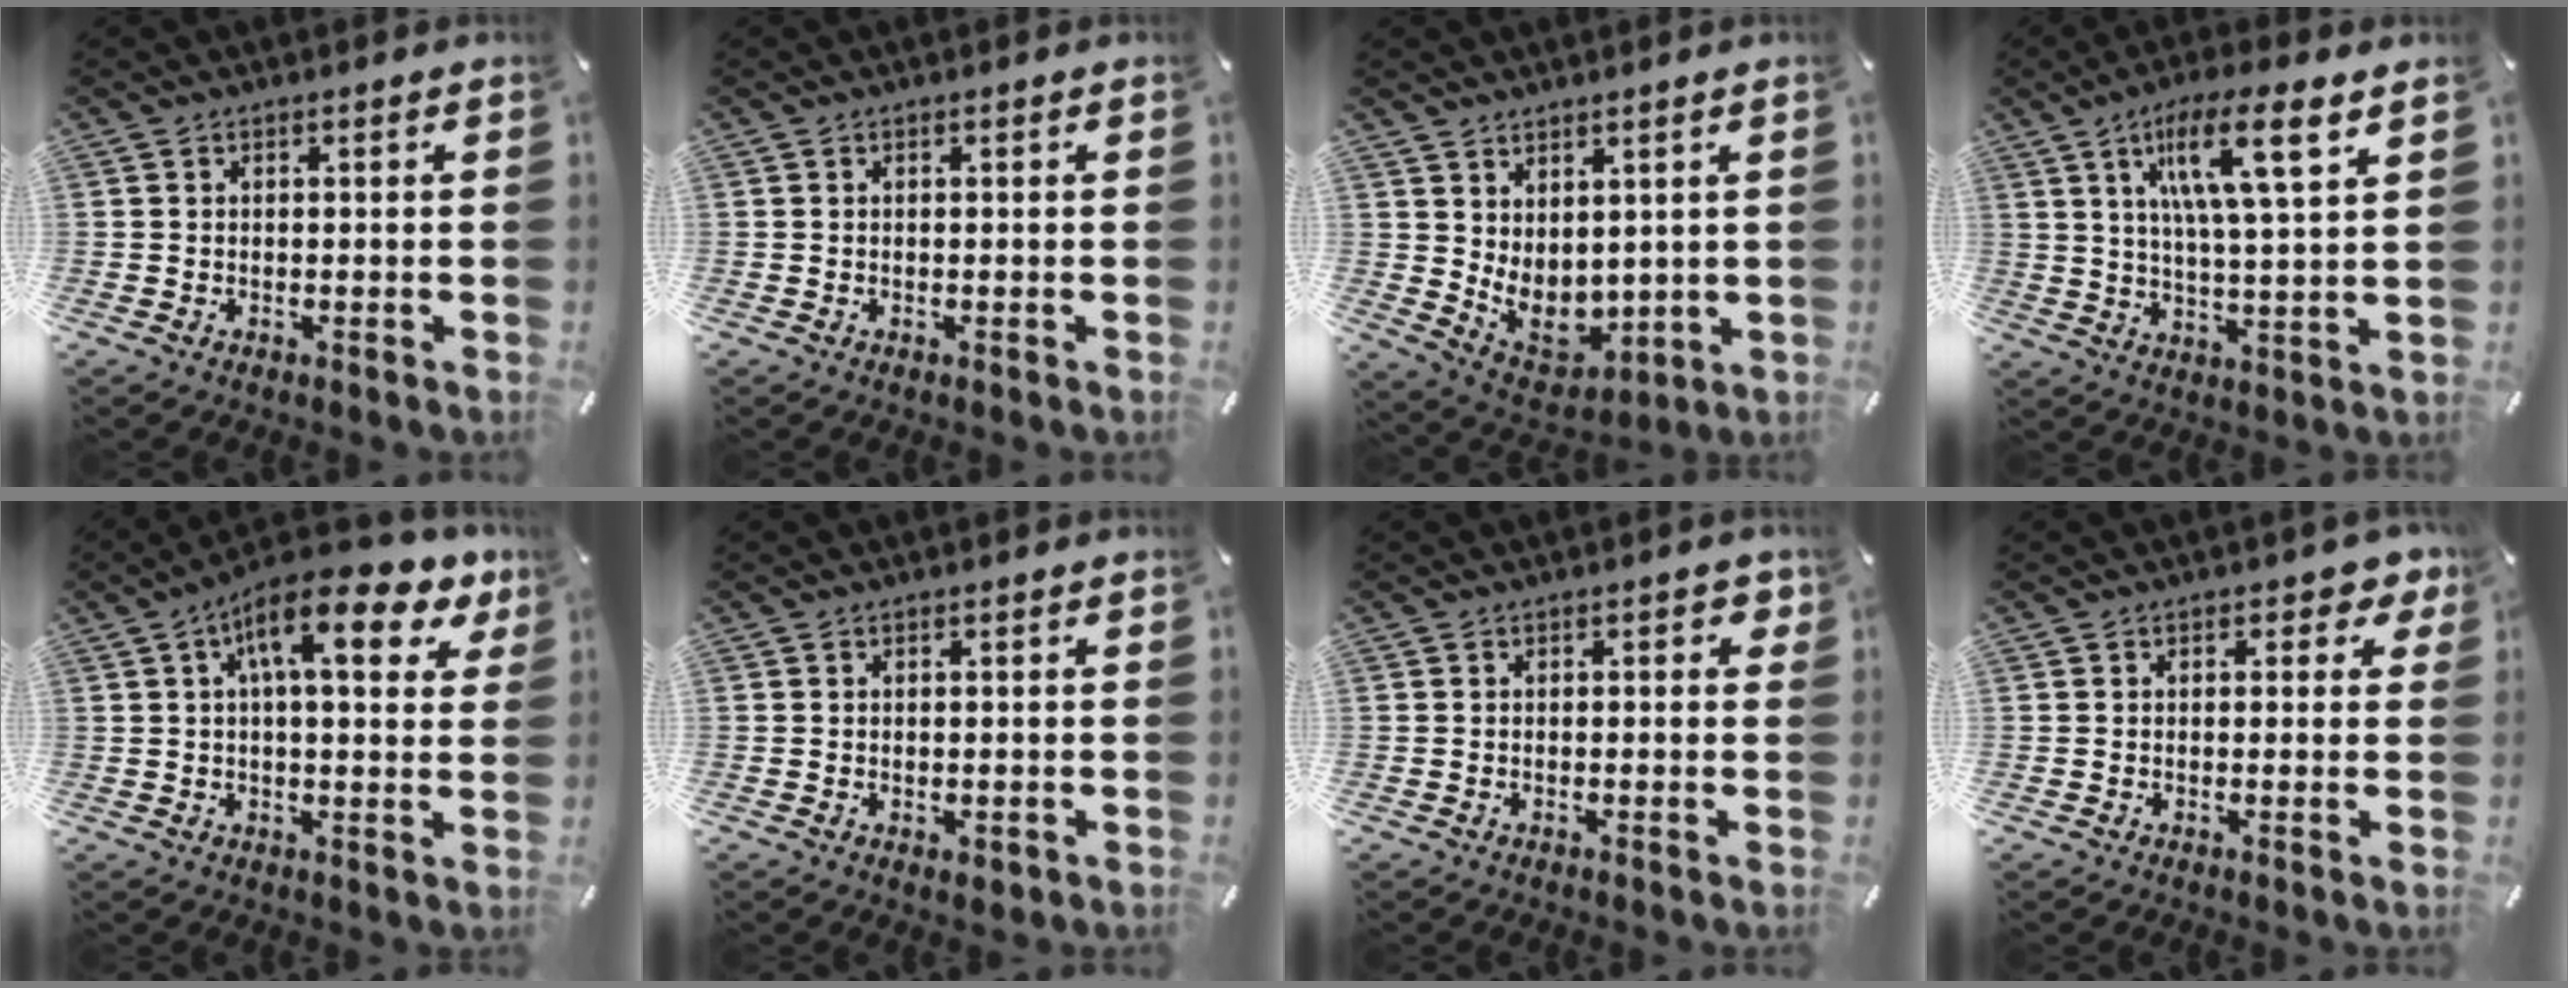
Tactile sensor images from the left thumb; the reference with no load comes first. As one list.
[{"total": 0.0}, {"total": 6.9, "force": [2.0, 5.8, 3.3], "torque": [-0.066, -0.031, 0.043]}, {"total": 13.9, "force": [7.3, 2.6, 11.5], "torque": [-0.197, -0.019, 0.113]}, {"total": 14.4, "force": [6.3, 5.4, 11.8], "torque": [-0.177, -0.015, 0.098]}, {"total": 1.2, "force": [-0.1, 0.8, 0.9], "torque": [-0.015, 0.003, -0.002]}, {"total": 1.6, "force": [0.1, 1.0, 1.3], "torque": [-0.017, 0.004, -0.001]}, {"total": 3.1, "force": [1.2, 1.9, 2.2], "torque": [-0.022, 0.001, 0.014]}]